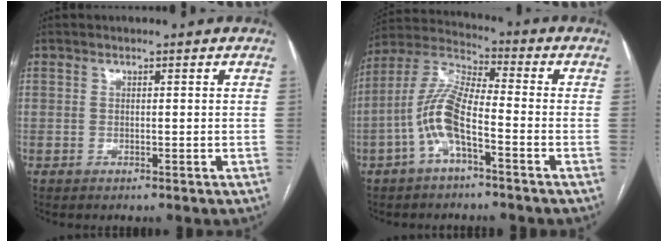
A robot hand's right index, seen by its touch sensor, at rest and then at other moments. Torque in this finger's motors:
{"motor_torque": [1.50, -0.64, 0.33, 0.21]}